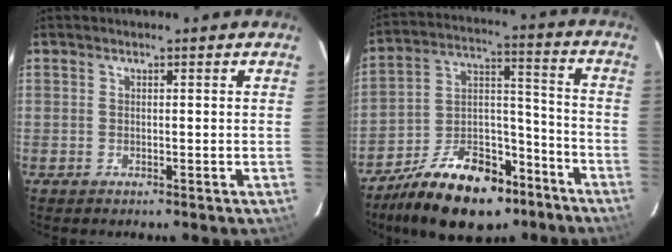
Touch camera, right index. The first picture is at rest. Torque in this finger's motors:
{"motor_torque": [1.22, -0.92, 0.65, 0.08]}